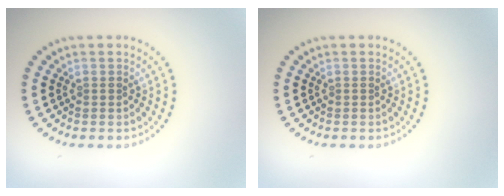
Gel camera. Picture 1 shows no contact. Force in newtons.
{"total": 0.0}